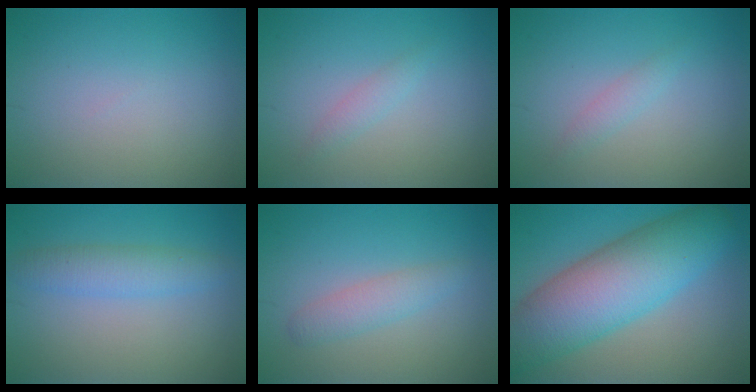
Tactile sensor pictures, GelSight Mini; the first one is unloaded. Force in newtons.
{"total": 1.2, "press": 1.2, "slide": 0.1}
{"total": 1.2, "press": 1.2, "slide": 0.1}
{"total": 2.9, "press": 2.9, "slide": 0.1}
{"total": 2.2, "press": 2.2, "slide": 0.1}
{"total": 10.4, "press": 10.4, "slide": 0.2}